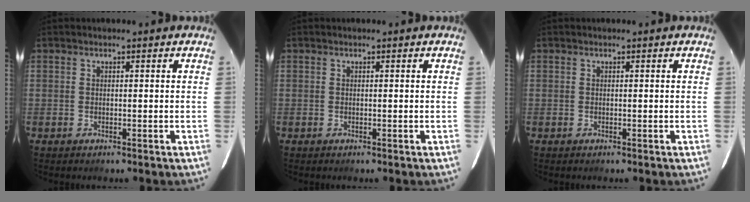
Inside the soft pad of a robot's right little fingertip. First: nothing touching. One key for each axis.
{"total": 0.0}
{"total": 0.0}